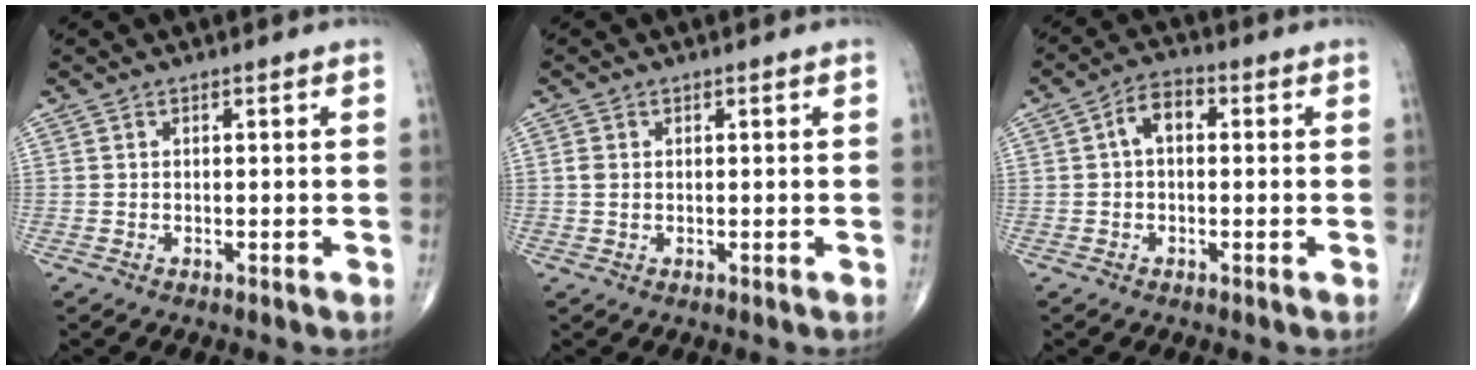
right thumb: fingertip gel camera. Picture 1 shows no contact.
{"total": 1.6, "force": [0.2, 1.2, 1.0], "torque": [-0.020, 0.000, 0.006]}
{"total": 5.2, "force": [0.6, 3.2, 4.1], "torque": [-0.062, 0.019, 0.001]}